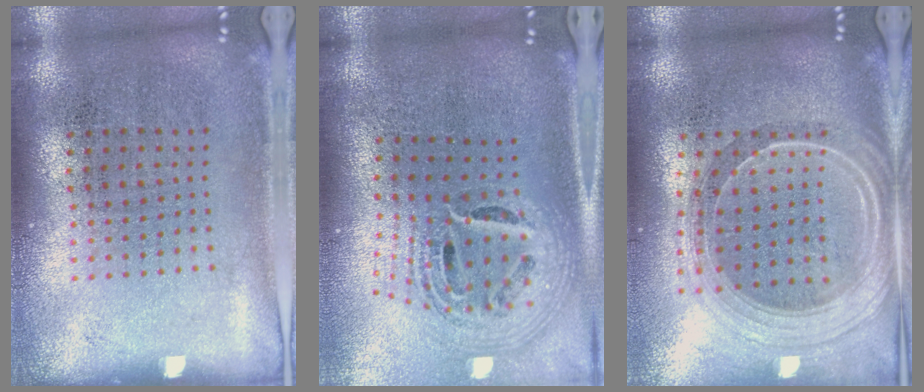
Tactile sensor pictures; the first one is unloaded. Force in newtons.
{"total": 2.2, "press": 1.6, "slide": 1.5}
{"total": 2.3, "press": 2.0, "slide": 1.1}